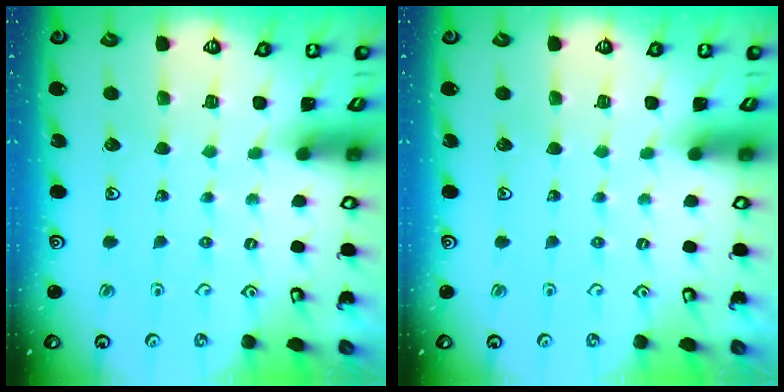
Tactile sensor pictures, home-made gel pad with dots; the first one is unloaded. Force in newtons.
{"total": 0.0}